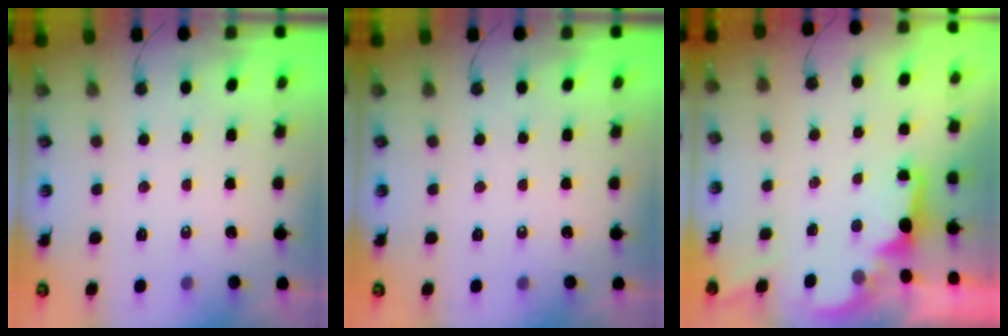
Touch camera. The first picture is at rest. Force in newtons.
{"total": 0.0}
{"total": 2.0, "press": 1.8, "slide": 0.8}